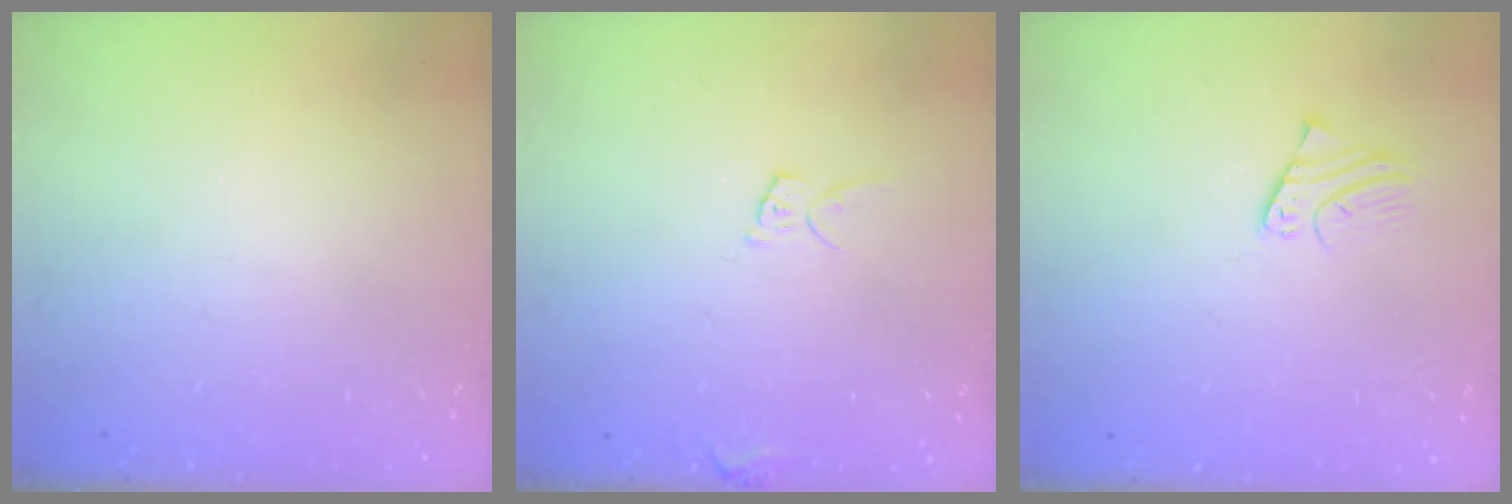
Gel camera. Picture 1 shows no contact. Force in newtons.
{"total": 5.9, "press": 5.9, "slide": 0.4}
{"total": 2.0, "press": 2.0, "slide": 0.2}